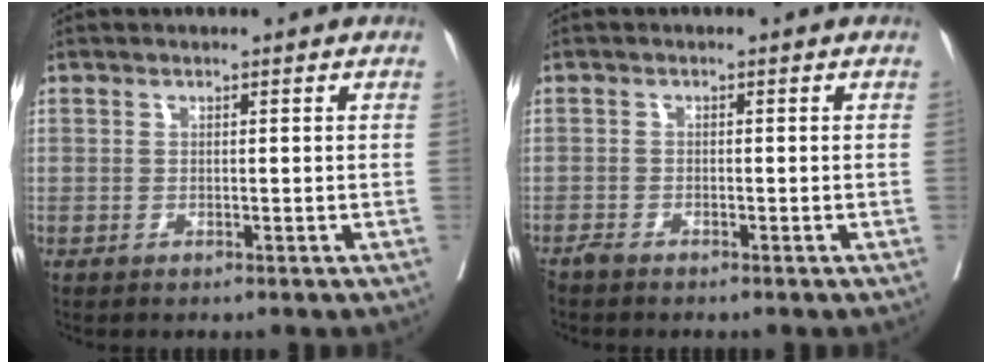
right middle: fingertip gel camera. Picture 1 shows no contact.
{"total": 1.0, "force": [-1.0, 0.1, 0.3], "torque": [-0.009, -0.002, -0.020]}